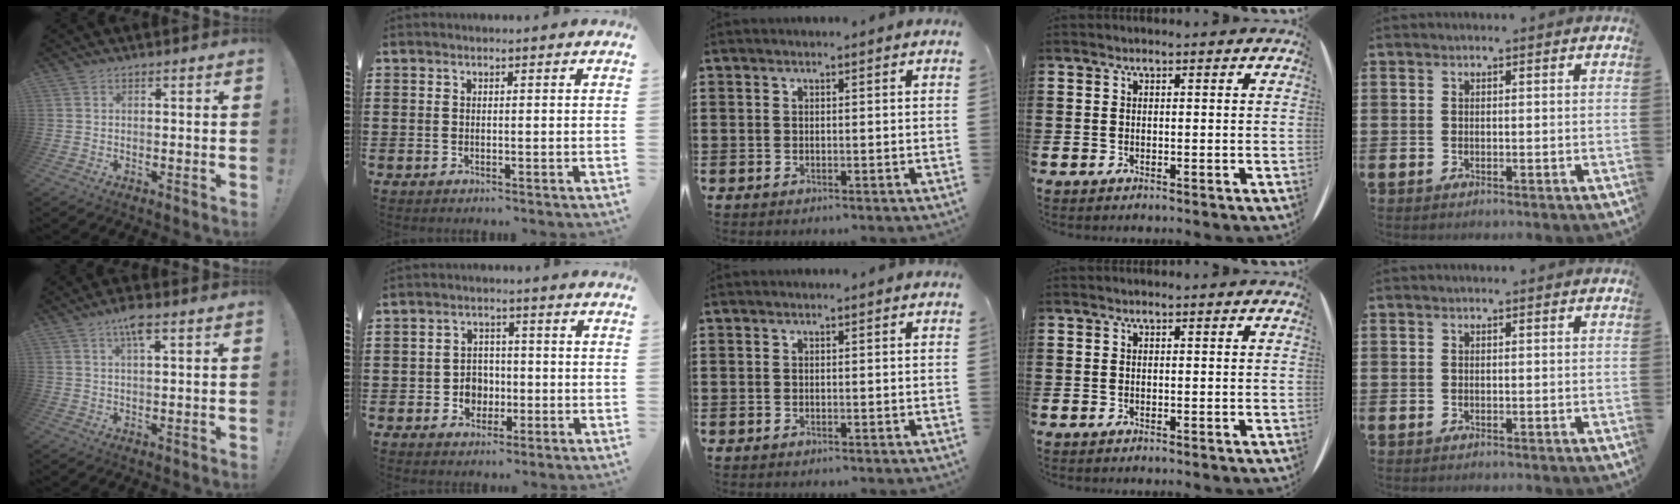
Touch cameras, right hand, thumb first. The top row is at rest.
{"thumb": {"total": 5.1, "force": [2.9, 1.1, 4.1], "torque": [-0.069, -0.006, 0.045]}, "index": {"total": 3.8, "force": [-1.2, 3.4, 1.3], "torque": [-0.034, 0.006, -0.027]}}